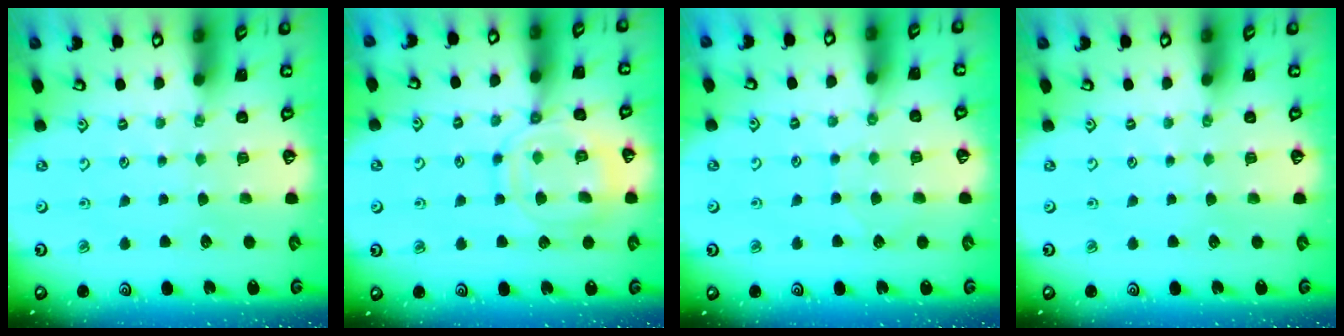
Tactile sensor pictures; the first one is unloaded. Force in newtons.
{"total": 13.9, "press": 13.8, "slide": 1.1}
{"total": 5.7, "press": 5.7, "slide": 0.5}
{"total": 0.0}